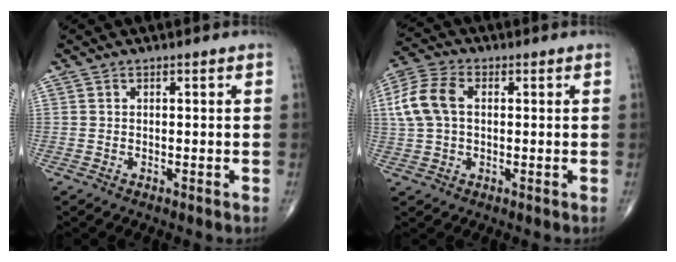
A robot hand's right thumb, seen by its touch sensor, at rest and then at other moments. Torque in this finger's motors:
{"motor_torque": [-0.57, 0.93, 1.03, 0.31, 0.09]}